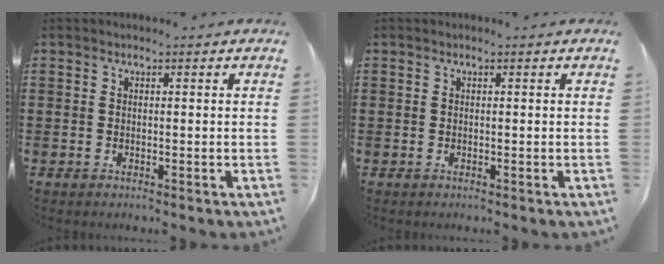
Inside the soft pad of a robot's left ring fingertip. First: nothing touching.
{"total": 0.0}